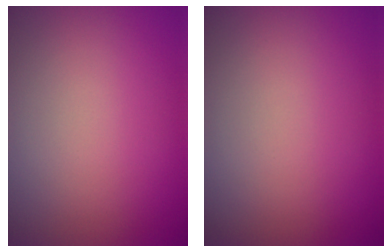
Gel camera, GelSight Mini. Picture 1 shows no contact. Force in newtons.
{"total": 0.0}